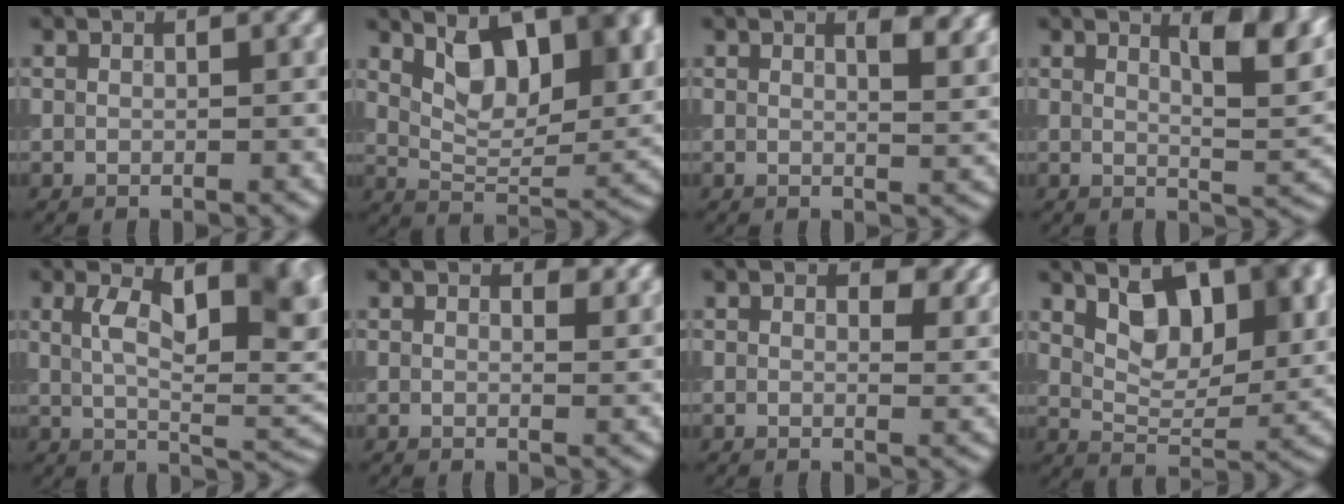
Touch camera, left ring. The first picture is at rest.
{"total": 9.9, "force": [4.5, 4.7, 7.4], "torque": [-0.118, 0.000, 0.076]}
{"total": 4.0, "force": [2.3, 1.5, 2.9], "torque": [-0.020, 0.005, 0.022]}
{"total": 5.8, "force": [2.7, 1.8, 4.8], "torque": [-0.053, 0.001, 0.041]}
{"total": 9.4, "force": [2.3, 4.0, 8.2], "torque": [-0.117, 0.002, 0.042]}
{"total": 2.0, "force": [1.3, 0.9, 1.2], "torque": [-0.016, -0.003, 0.009]}
{"total": 3.2, "force": [1.5, 1.7, 2.2], "torque": [-0.028, -0.005, 0.018]}
{"total": 8.1, "force": [4.0, 4.1, 5.7], "torque": [-0.089, -0.009, 0.065]}